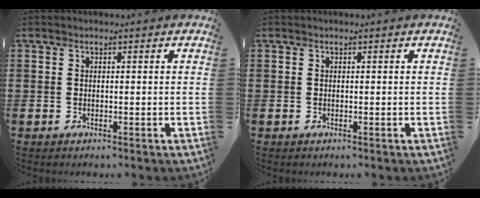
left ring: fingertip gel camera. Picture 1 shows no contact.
{"total": 0.0}